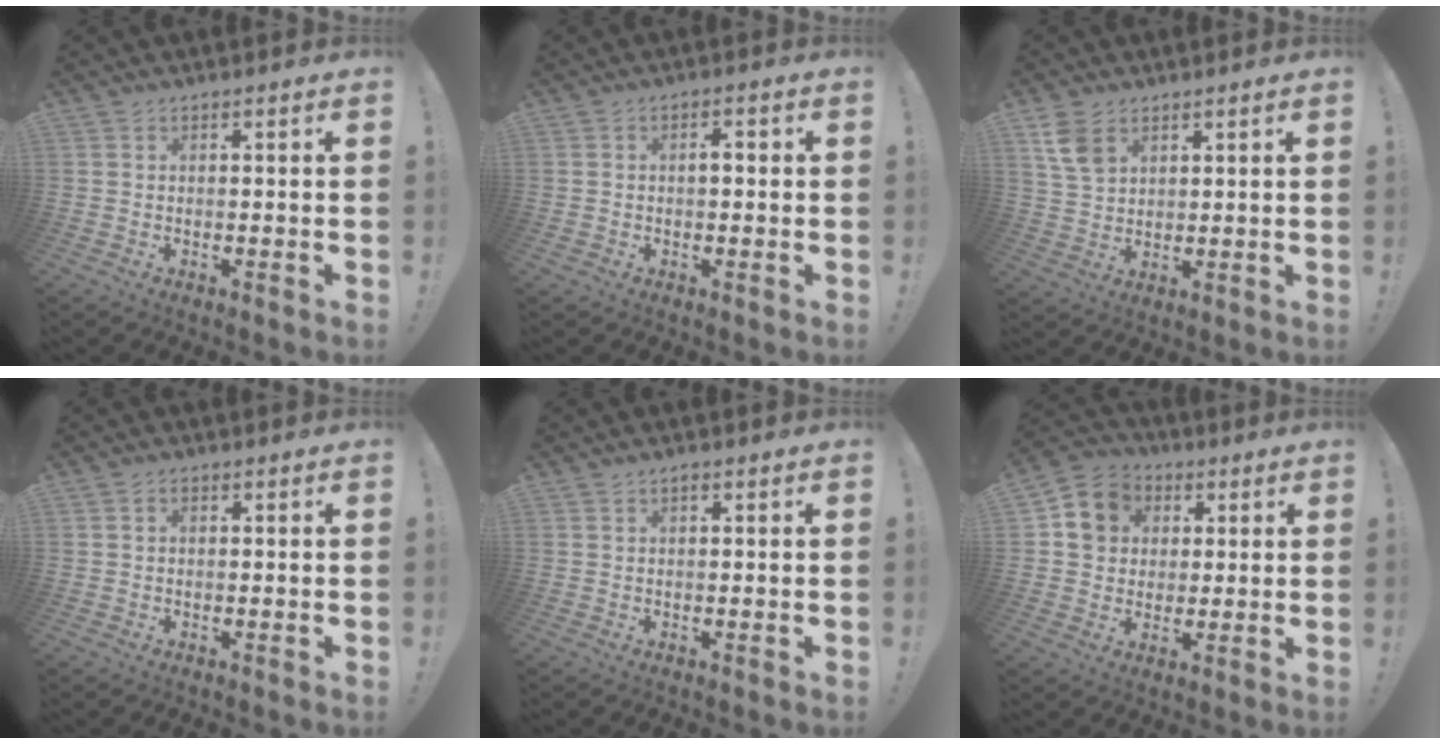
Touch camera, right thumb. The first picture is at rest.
{"total": 2.4, "force": [-0.4, 1.5, 1.9], "torque": [-0.029, 0.006, -0.013]}
{"total": 7.9, "force": [4.1, 5.3, 4.2], "torque": [-0.073, -0.013, 0.079]}
{"total": 0.8, "force": [0.0, 0.6, 0.5], "torque": [-0.005, 0.001, -0.001]}
{"total": 0.7, "force": [0.5, 0.4, 0.4], "torque": [0.000, -0.003, 0.008]}
{"total": 10.0, "force": [3.2, 8.9, 3.2], "torque": [-0.038, -0.009, 0.066]}